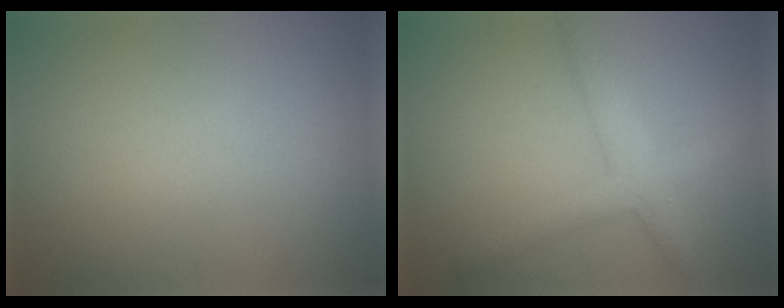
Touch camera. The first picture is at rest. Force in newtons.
{"total": 3.8, "press": 3.8, "slide": 0.1}